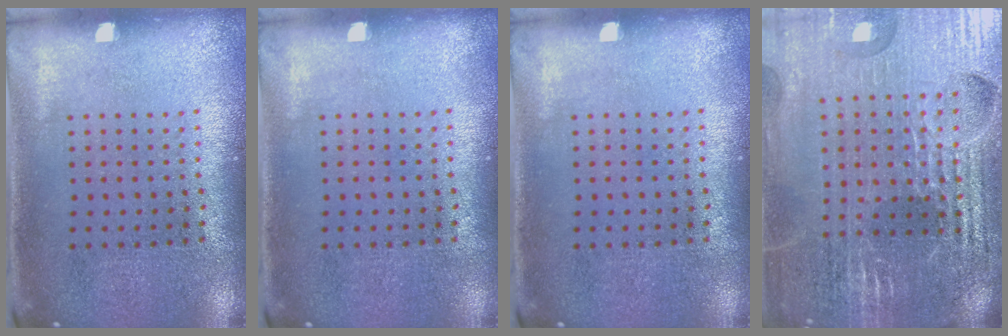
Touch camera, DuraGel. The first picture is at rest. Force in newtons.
{"total": 0.0}
{"total": 0.0}
{"total": 5.2, "press": 4.8, "slide": 2.0}